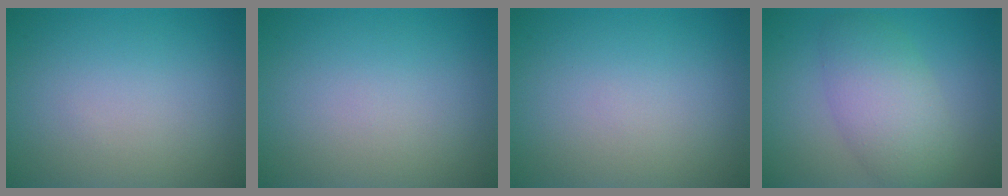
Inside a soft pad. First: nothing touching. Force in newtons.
{"total": 0.0}
{"total": 0.0}
{"total": 5.1, "press": 5.1, "slide": 0.2}